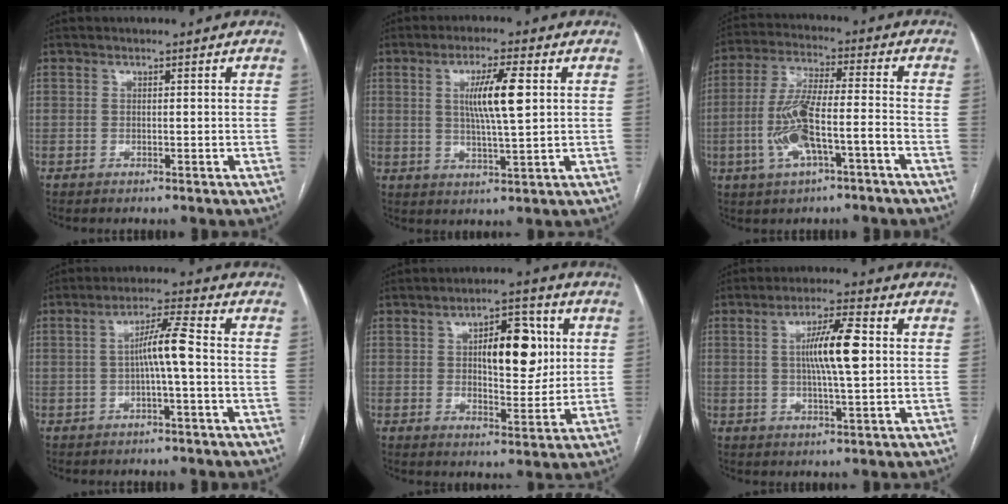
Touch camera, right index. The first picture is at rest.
{"total": 7.8, "force": [1.8, 0.4, 7.5], "torque": [-0.138, -0.001, 0.033]}
{"total": 10.9, "force": [-3.9, 2.1, 10.0], "torque": [-0.209, 0.010, -0.069]}
{"total": 5.4, "force": [-0.5, -0.3, 5.3], "torque": [-0.095, 0.014, -0.008]}
{"total": 10.1, "force": [2.4, 4.0, 8.9], "torque": [-0.127, 0.012, 0.041]}
{"total": 8.4, "force": [1.2, 0.7, 8.3], "torque": [-0.150, 0.005, 0.019]}